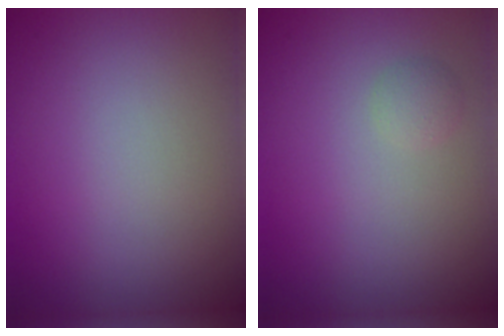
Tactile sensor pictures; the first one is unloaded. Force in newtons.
{"total": 1.0, "press": 1.0, "slide": 0.1}